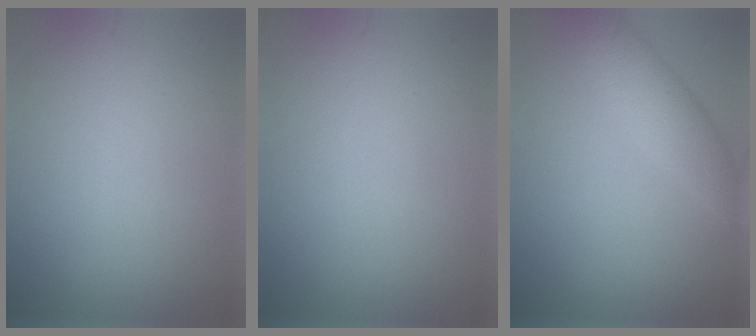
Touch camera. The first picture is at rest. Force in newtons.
{"total": 0.0}
{"total": 3.3, "press": 3.3, "slide": 0.2}